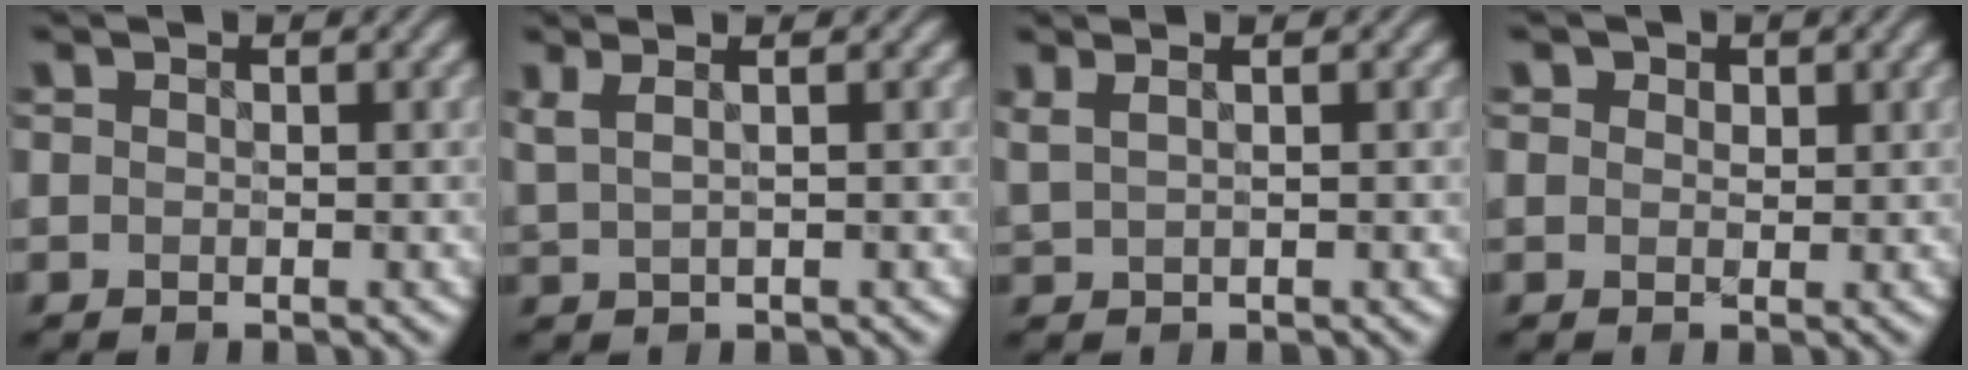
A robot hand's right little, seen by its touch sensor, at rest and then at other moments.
{"total": 3.5, "force": [2.1, 1.4, 2.3], "torque": [-0.030, 0.021, 0.015]}
{"total": 2.6, "force": [1.7, 1.0, 1.6], "torque": [-0.021, 0.012, 0.014]}
{"total": 1.5, "force": [0.8, 1.1, 0.5], "torque": [-0.005, 0.007, 0.000]}